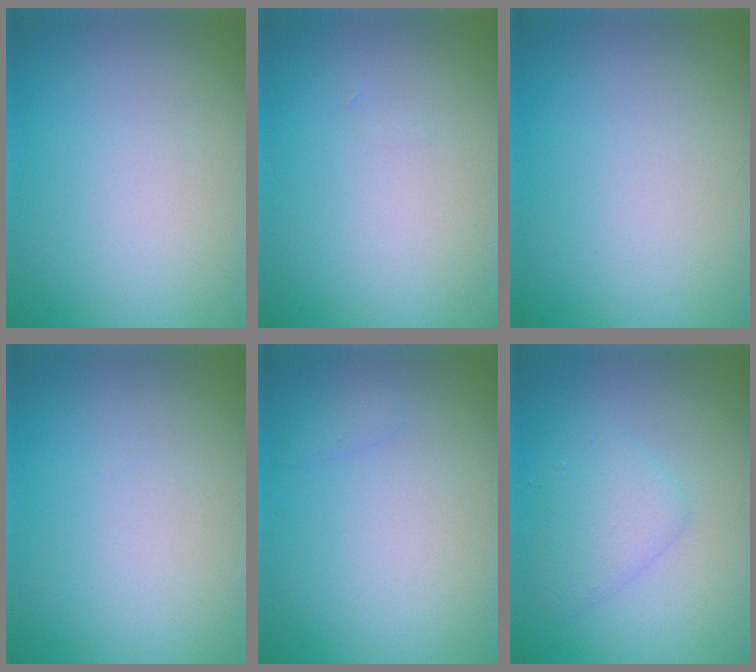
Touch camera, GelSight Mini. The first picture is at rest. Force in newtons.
{"total": 0.0}
{"total": 0.0}
{"total": 0.0}
{"total": 0.6, "press": 0.6, "slide": 0.0}
{"total": 2.6, "press": 2.6, "slide": 0.1}